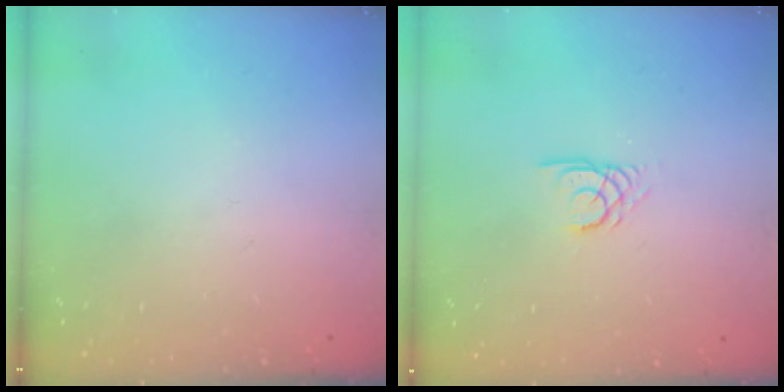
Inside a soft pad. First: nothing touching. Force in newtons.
{"total": 2.4, "press": 2.4, "slide": 0.2}